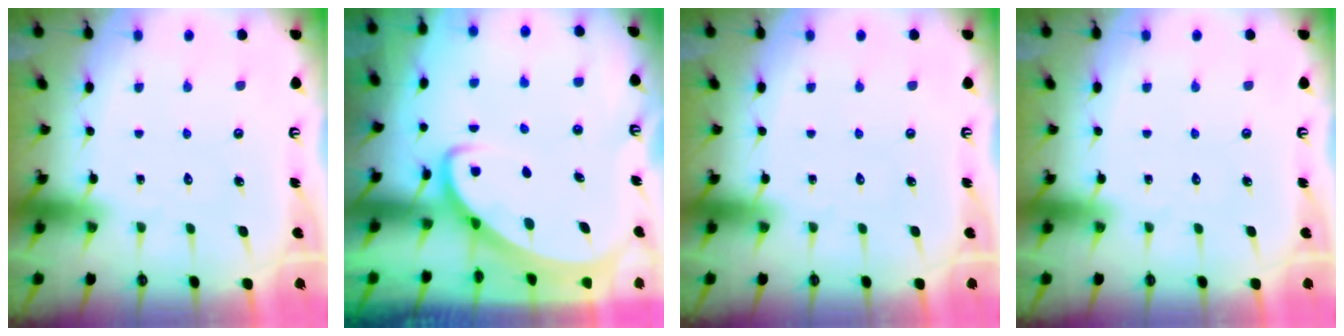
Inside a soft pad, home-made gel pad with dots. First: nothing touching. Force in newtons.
{"total": 3.3, "press": 3.3, "slide": 0.4}
{"total": 0.0}
{"total": 0.0}